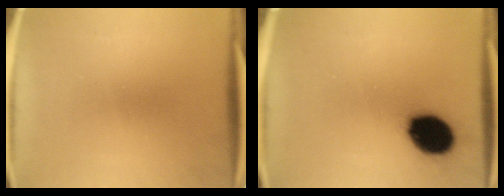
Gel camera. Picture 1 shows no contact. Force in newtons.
{"total": 14.1}